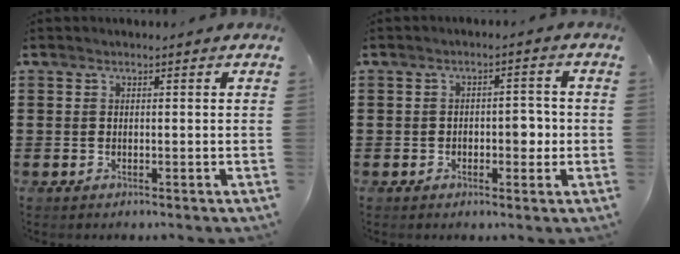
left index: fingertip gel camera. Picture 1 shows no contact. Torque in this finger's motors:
{"motor_torque": [0.08, 0.06, 0.15, 0.02]}